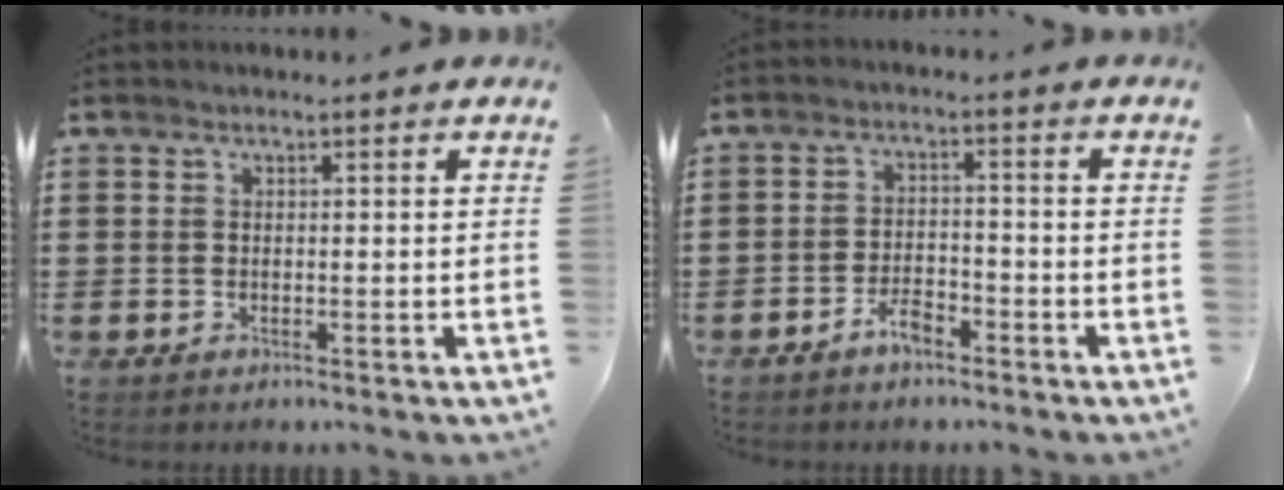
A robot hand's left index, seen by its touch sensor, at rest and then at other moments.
{"total": 3.6, "force": [-2.7, 1.3, 1.9], "torque": [-0.034, 0.009, -0.053]}